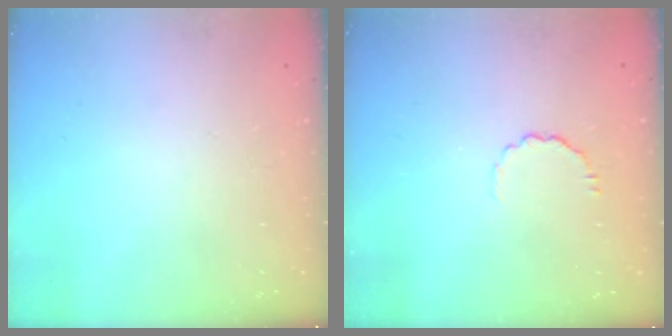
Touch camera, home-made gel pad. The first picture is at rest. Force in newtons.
{"total": 3.6, "press": 3.4, "slide": 1.1}